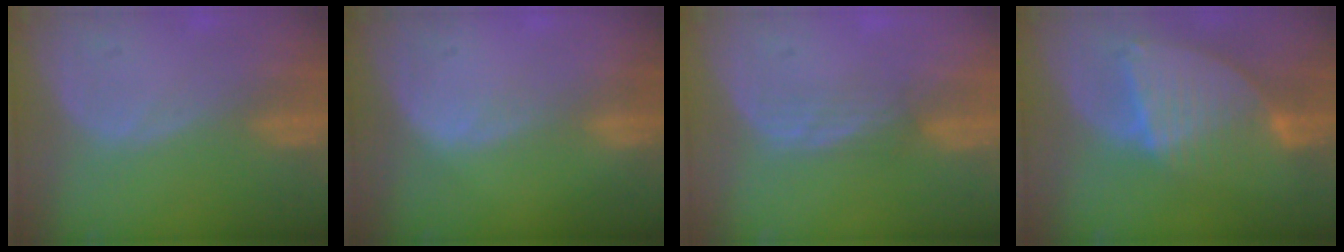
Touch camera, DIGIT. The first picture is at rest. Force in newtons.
{"total": 0.9, "press": 0.9, "slide": 0.1}
{"total": 2.3, "press": 2.2, "slide": 0.6}
{"total": 8.6, "press": 7.5, "slide": 4.2}